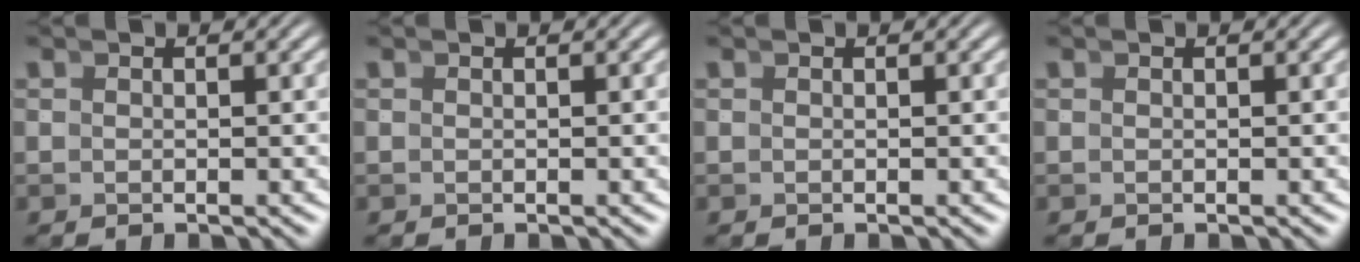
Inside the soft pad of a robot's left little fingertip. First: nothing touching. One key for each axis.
{"total": 0.0}
{"total": 0.0}
{"total": 0.0}